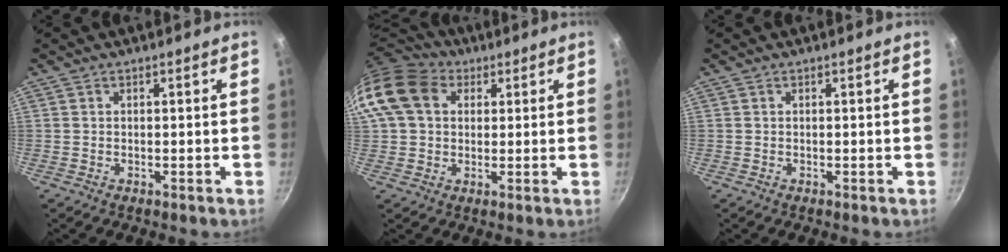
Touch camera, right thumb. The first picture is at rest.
{"total": 13.9, "force": [3.9, 10.8, 7.9], "torque": [-0.142, 0.021, 0.056]}
{"total": 0.0}